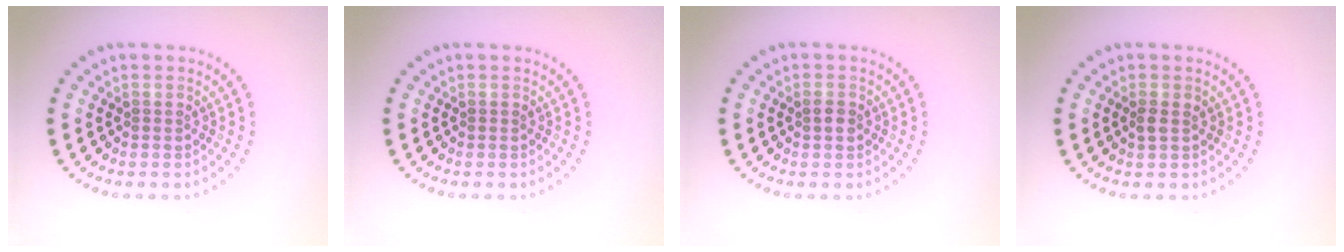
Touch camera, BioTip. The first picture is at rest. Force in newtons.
{"total": 0.0}
{"total": 1.0, "press": 1.0, "slide": 0.0}
{"total": 0.9, "press": 0.9, "slide": 0.1}